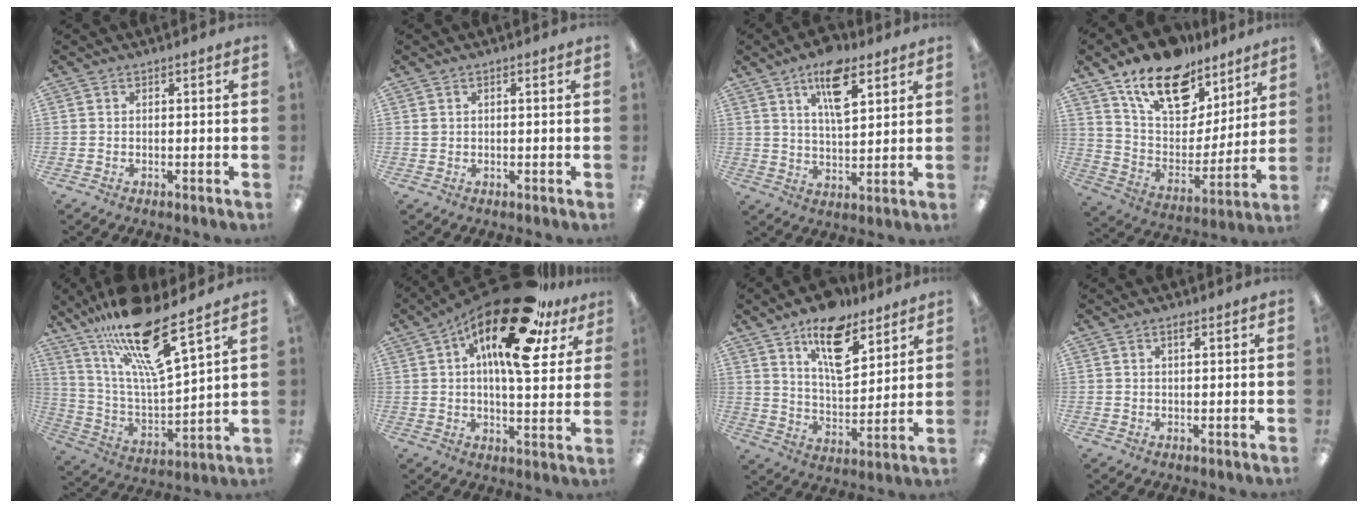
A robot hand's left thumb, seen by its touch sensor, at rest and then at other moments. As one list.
[{"total": 0.7, "force": [0.2, 0.6, 0.2], "torque": [-0.004, 0.003, 0.002]}, {"total": 11.2, "force": [6.5, 4.8, 7.8], "torque": [-0.117, -0.023, 0.109]}, {"total": 18.5, "force": [12.7, 10.1, 8.8], "torque": [-0.152, -0.080, 0.228]}, {"total": 19.8, "force": [14.3, 3.8, 13.1], "torque": [-0.242, -0.085, 0.239]}, {"total": 23.2, "force": [12.2, 8.1, 18.0], "torque": [-0.276, -0.057, 0.193]}, {"total": 14.8, "force": [9.8, 6.7, 8.8], "torque": [-0.130, -0.051, 0.168]}, {"total": 1.3, "force": [0.8, 0.4, 0.9], "torque": [-0.012, -0.002, 0.013]}]